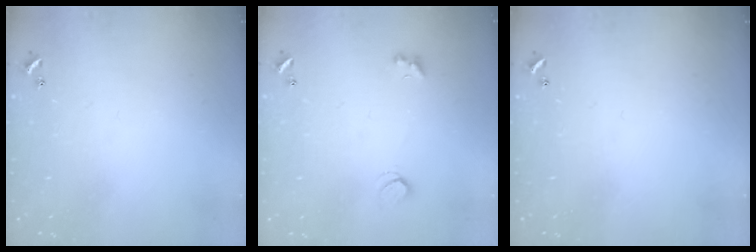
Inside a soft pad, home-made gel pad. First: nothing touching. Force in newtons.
{"total": 2.3, "press": 1.9, "slide": 1.1}
{"total": 0.0}